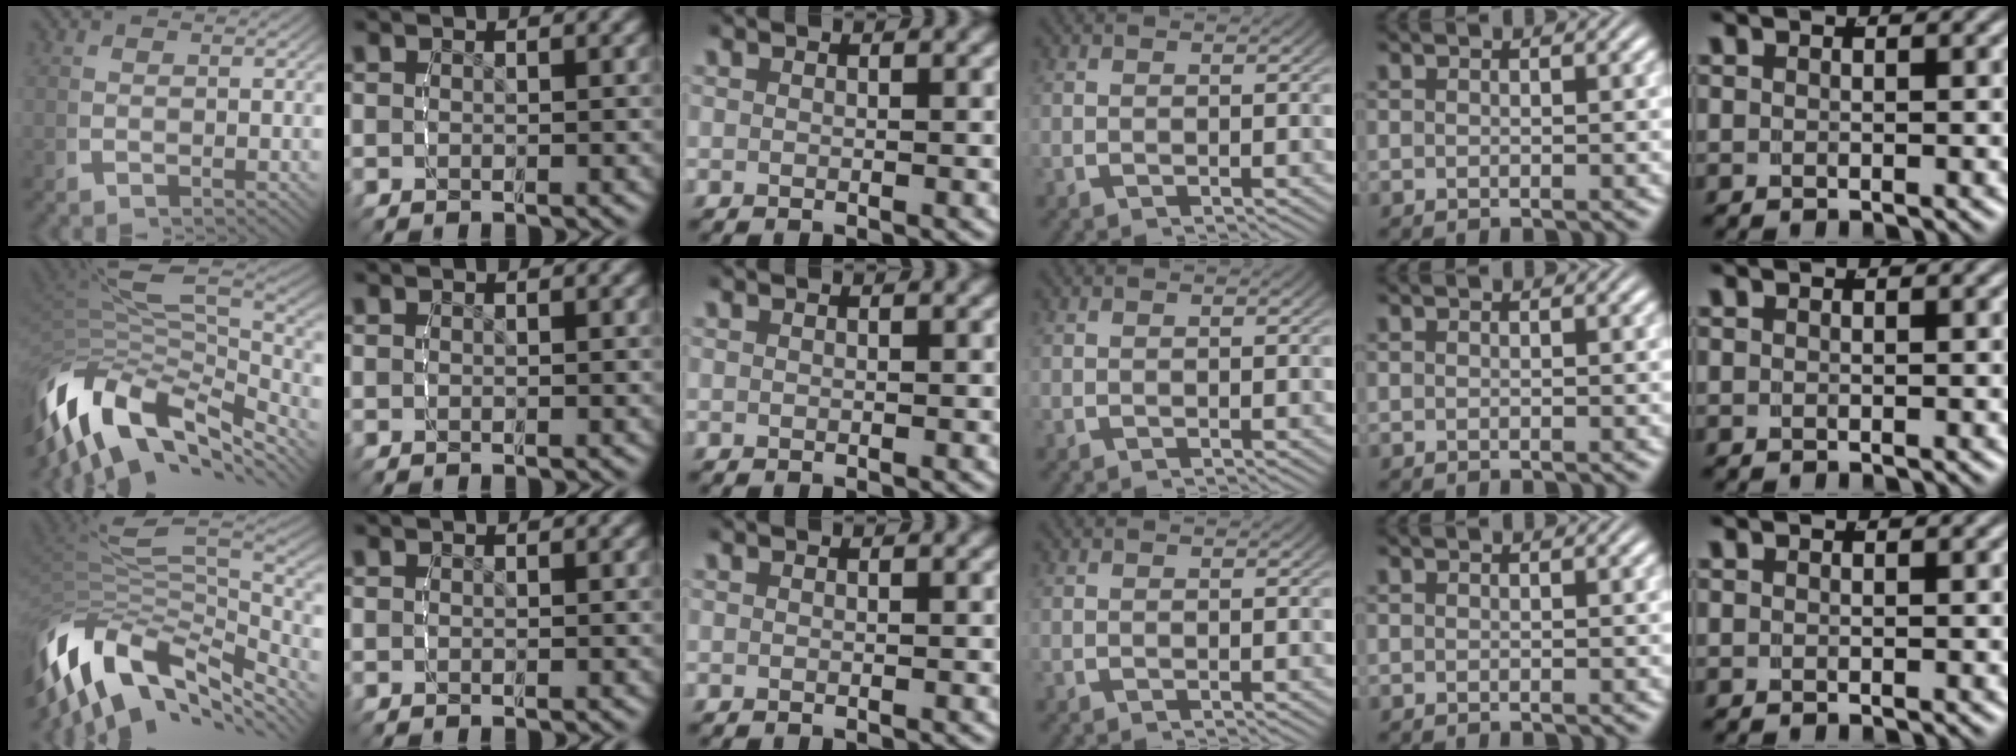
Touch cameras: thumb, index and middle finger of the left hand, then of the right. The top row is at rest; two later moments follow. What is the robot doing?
{"motion": "lift_and_place", "object": "lipstick"}